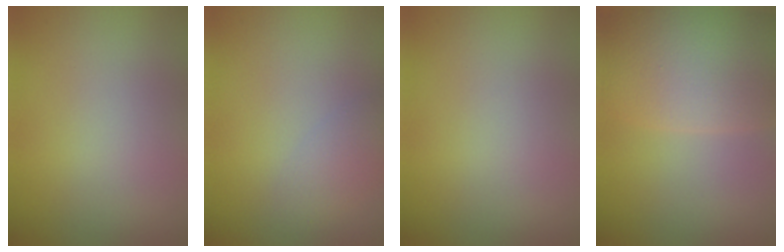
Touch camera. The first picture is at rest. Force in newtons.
{"total": 2.1, "press": 2.1, "slide": 0.1}
{"total": 0.0}
{"total": 8.0, "press": 8.0, "slide": 0.7}